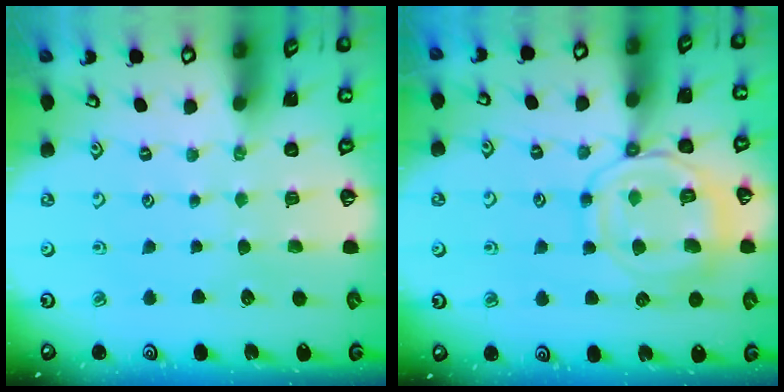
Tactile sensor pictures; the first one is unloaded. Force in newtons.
{"total": 13.3, "press": 13.2, "slide": 1.2}